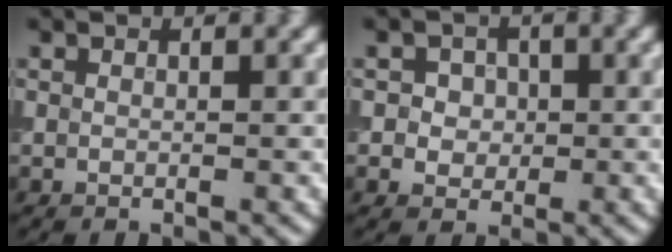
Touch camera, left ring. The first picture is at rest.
{"total": 2.6, "force": [0.4, 2.2, 1.3], "torque": [-0.021, 0.003, 0.002]}